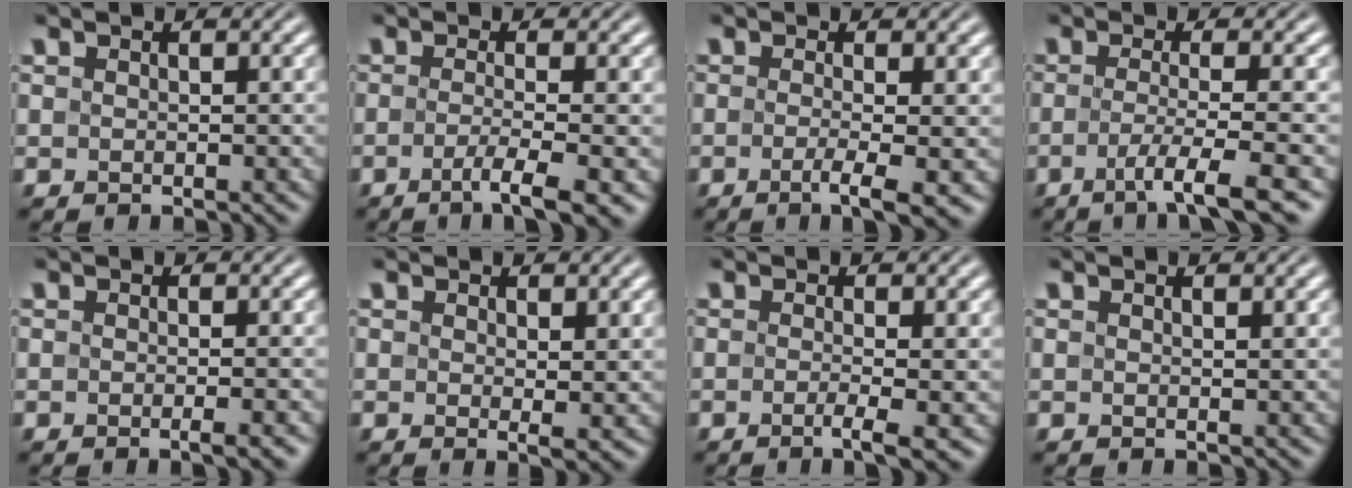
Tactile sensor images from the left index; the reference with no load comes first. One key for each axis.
{"total": 4.0, "fx": -1.7, "fy": 0.7, "fz": 3.5, "tx": -0.054, "ty": -0.007, "tz": -0.036}
{"total": 3.9, "fx": -1.2, "fy": 0.9, "fz": 3.6, "tx": -0.054, "ty": -0.010, "tz": -0.020}
{"total": 4.5, "fx": -1.9, "fy": 0.7, "fz": 4.0, "tx": -0.064, "ty": -0.011, "tz": -0.040}
{"total": 2.2, "fx": -0.7, "fy": 0.7, "fz": 2.0, "tx": -0.009, "ty": -0.002, "tz": -0.014}
{"total": 1.5, "fx": 0.4, "fy": 0.2, "fz": 1.5, "tx": -0.019, "ty": -0.013, "tz": 0.009}
{"total": 3.0, "fx": -0.9, "fy": 0.7, "fz": 2.8, "tx": -0.038, "ty": -0.009, "tz": -0.016}
{"total": 0.8, "fx": 0.5, "fy": 0.2, "fz": 0.5, "tx": -0.005, "ty": -0.002, "tz": 0.004}